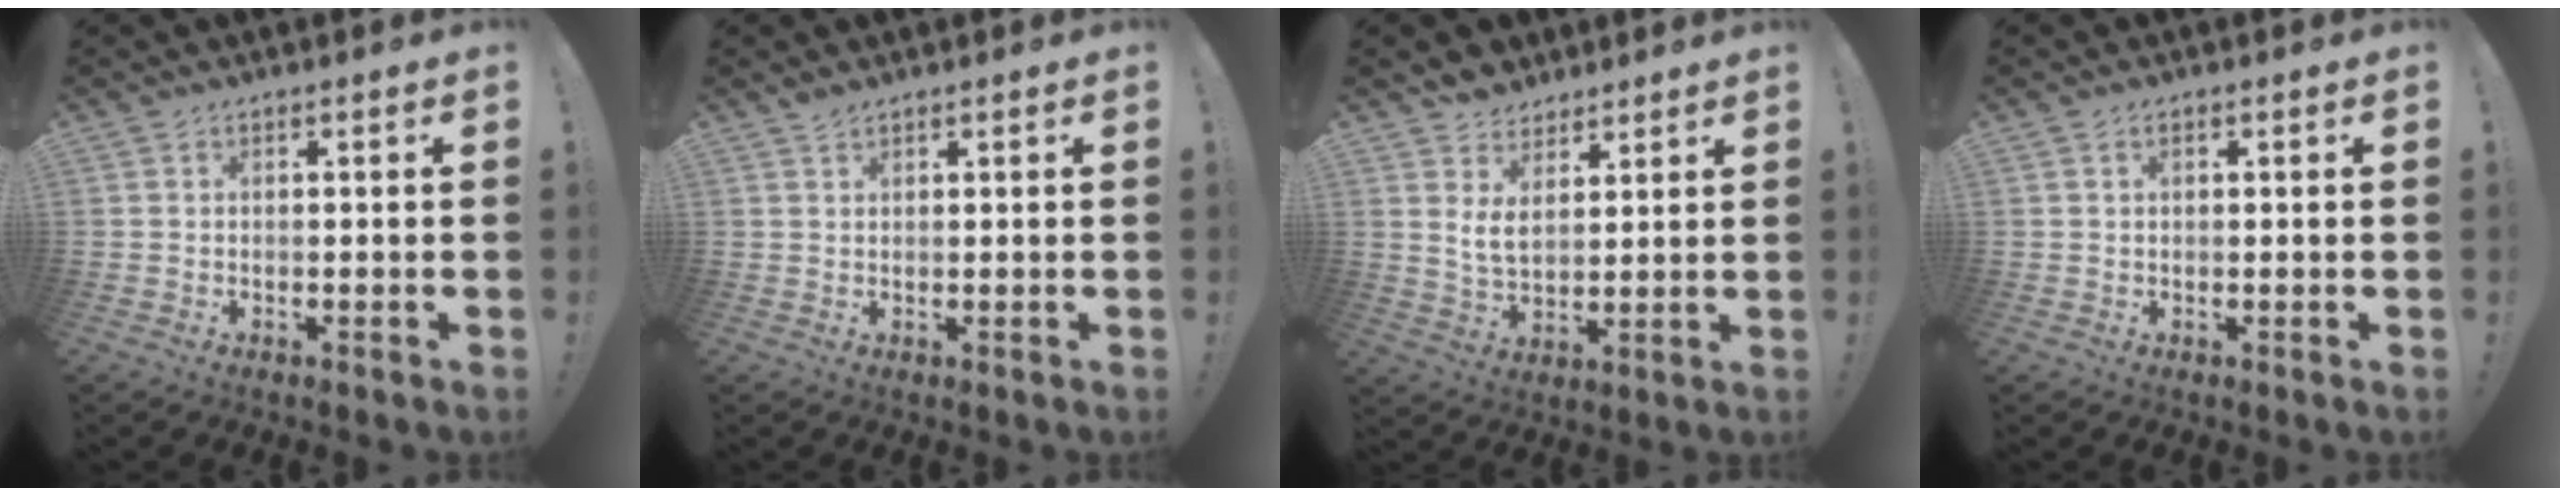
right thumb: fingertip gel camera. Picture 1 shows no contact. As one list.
[{"total": 1.2, "force": [1.1, 0.4, 0.4], "torque": [-0.004, -0.002, 0.020]}, {"total": 7.8, "force": [4.8, 4.8, 3.8], "torque": [-0.071, -0.025, 0.094]}, {"total": 0.8, "force": [0.2, 0.5, 0.6], "torque": [-0.012, 0.002, 0.004]}]